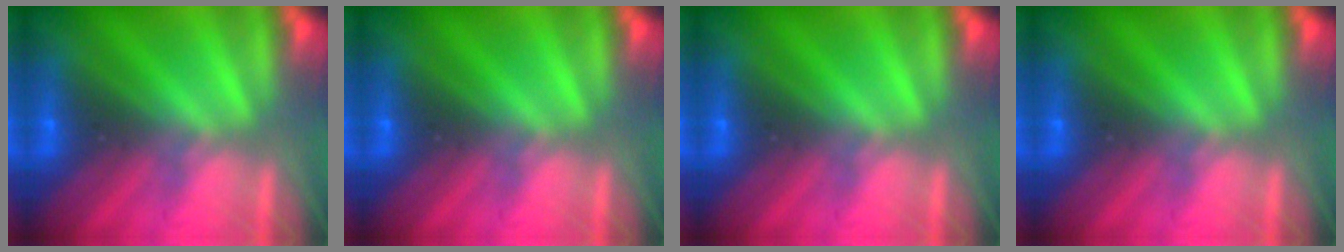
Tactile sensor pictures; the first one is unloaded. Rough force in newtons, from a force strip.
{"total": 0.0}
{"total": 0.0}
{"total": 0.0}